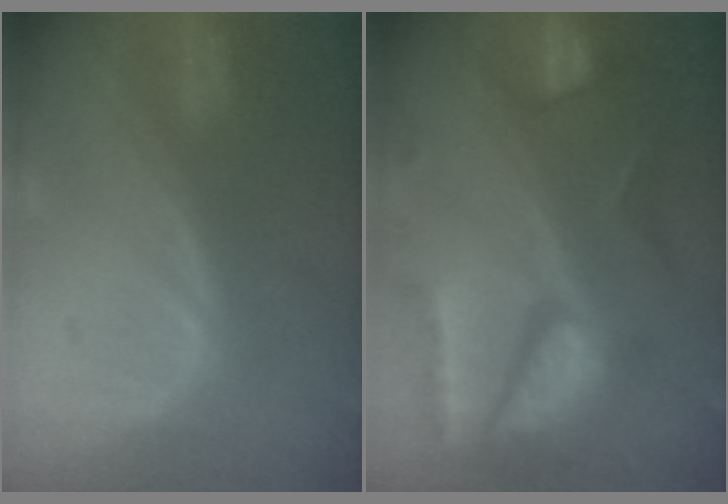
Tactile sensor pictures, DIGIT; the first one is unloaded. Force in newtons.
{"total": 10.4, "press": 8.8, "slide": 5.5}